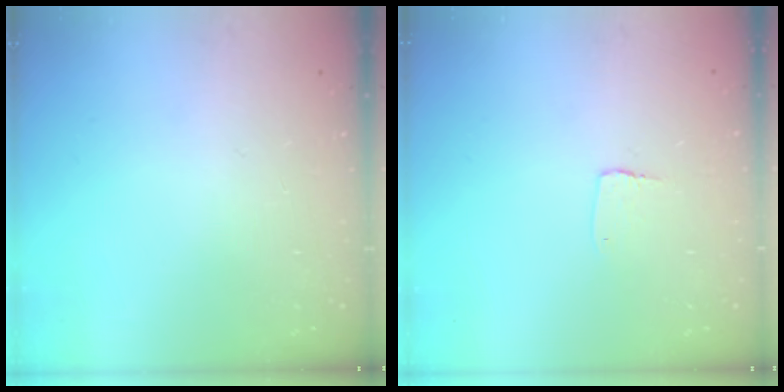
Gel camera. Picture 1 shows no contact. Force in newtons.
{"total": 3.1, "press": 3.1, "slide": 0.3}